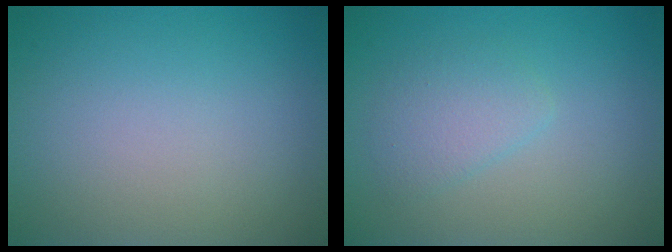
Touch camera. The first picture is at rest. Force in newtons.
{"total": 2.1, "press": 2.1, "slide": 0.1}